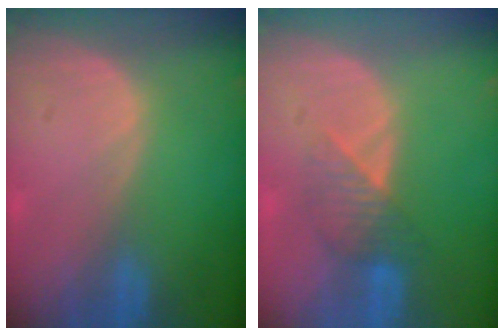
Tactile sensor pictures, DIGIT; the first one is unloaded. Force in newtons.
{"total": 4.0, "press": 3.7, "slide": 1.6}